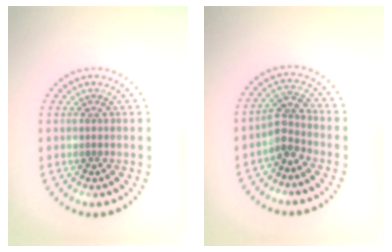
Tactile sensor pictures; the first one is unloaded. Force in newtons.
{"total": 2.5, "press": 2.0, "slide": 1.6}